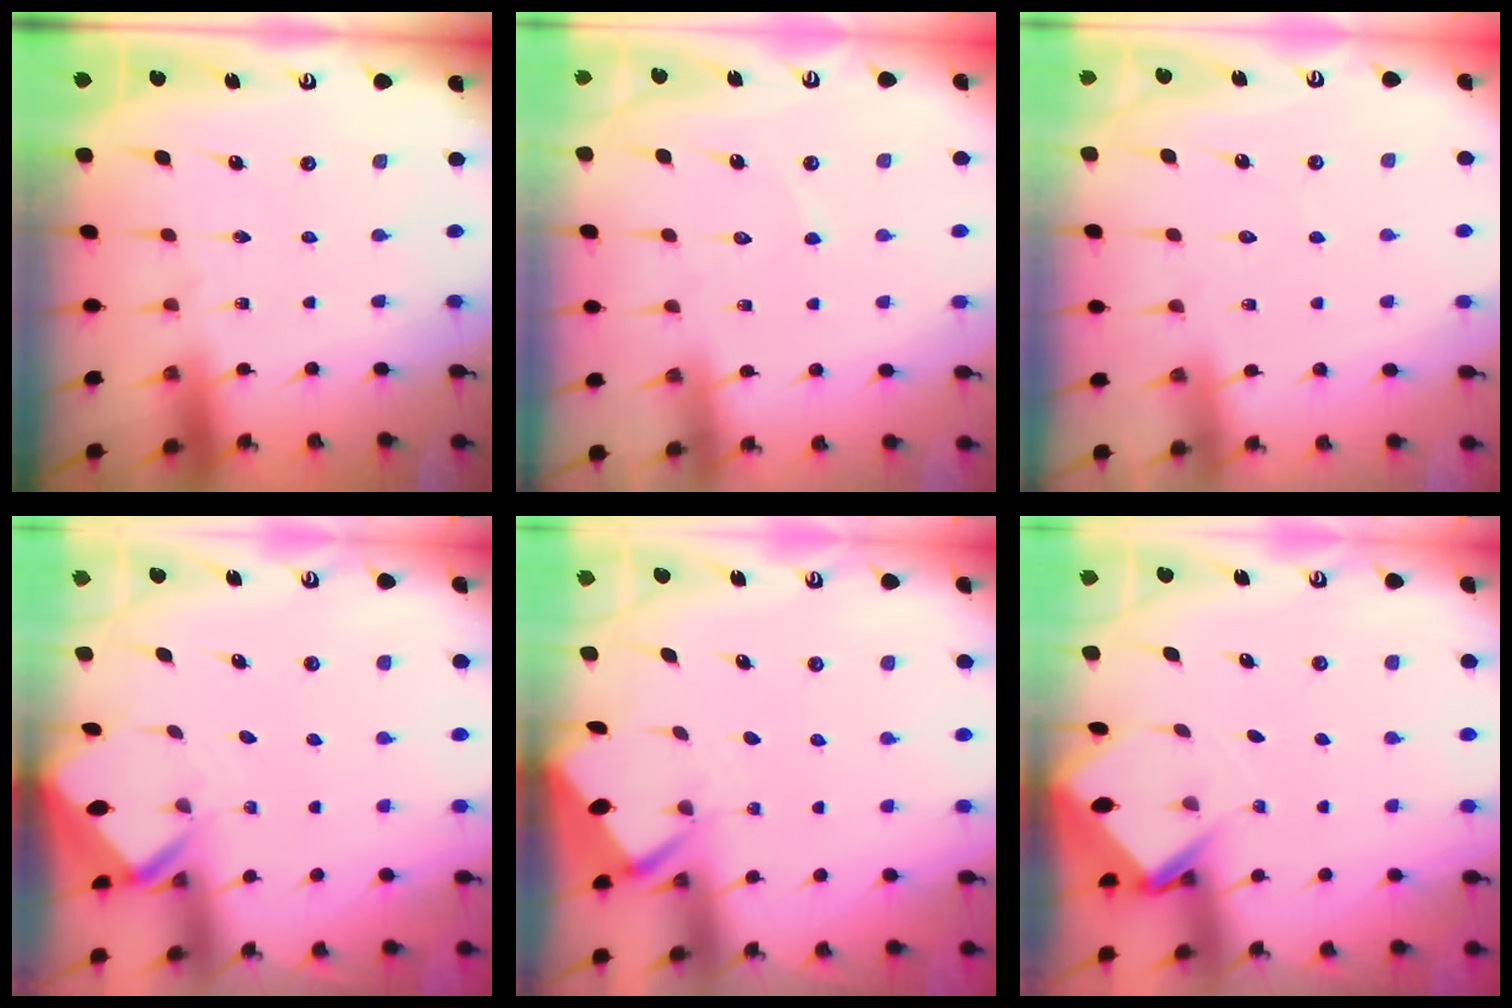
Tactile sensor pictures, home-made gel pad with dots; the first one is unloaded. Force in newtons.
{"total": 3.8, "press": 3.8, "slide": 0.2}
{"total": 4.2, "press": 4.2, "slide": 0.5}
{"total": 2.9, "press": 2.9, "slide": 0.2}
{"total": 2.9, "press": 2.8, "slide": 0.4}
{"total": 3.2, "press": 3.2, "slide": 0.2}